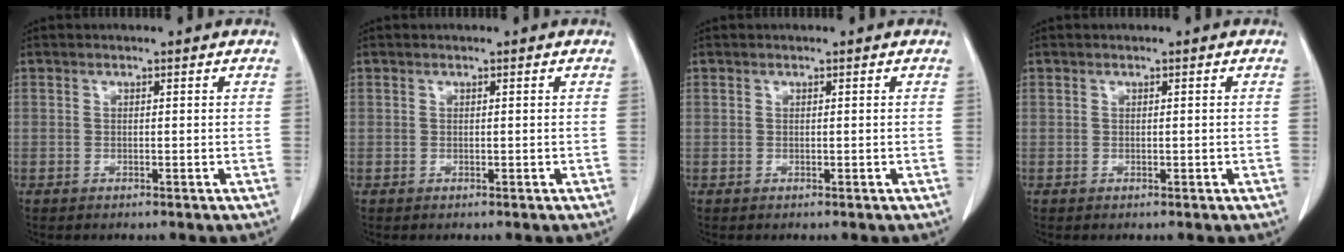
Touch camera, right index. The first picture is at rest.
{"total": 0.0}
{"total": 0.0}
{"total": 0.0}